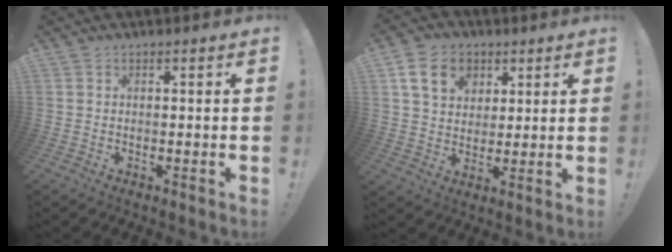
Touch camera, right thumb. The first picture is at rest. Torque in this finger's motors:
{"motor_torque": [0.08, 0.11, 0.10, 0.12, 0.01]}